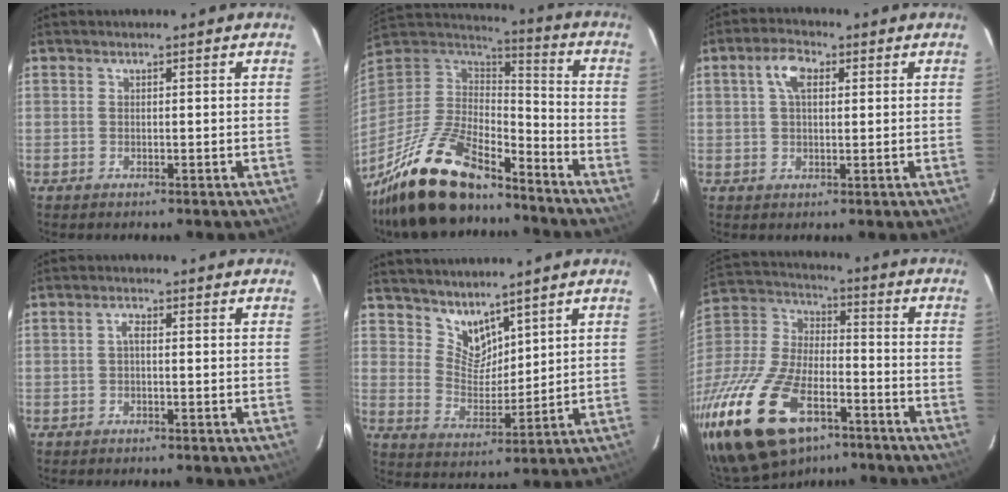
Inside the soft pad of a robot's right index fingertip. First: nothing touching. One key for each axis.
{"total": 23.5, "fx": -17.8, "fy": 8.1, "fz": 13.1, "tx": -0.274, "ty": -0.026, "tz": -0.311}
{"total": 4.9, "fx": 1.5, "fy": 2.6, "fz": 3.8, "tx": -0.070, "ty": 0.016, "tz": 0.029}
{"total": 1.3, "fx": -0.2, "fy": 0.5, "fz": 1.2, "tx": -0.023, "ty": 0.007, "tz": -0.005}
{"total": 6.8, "fx": 5.7, "fy": 3.0, "fz": 1.9, "tx": -0.024, "ty": -0.002, "tz": 0.116}
{"total": 25.8, "fx": -15.2, "fy": 13.0, "fz": 16.4, "tx": -0.348, "ty": -0.018, "tz": -0.265}